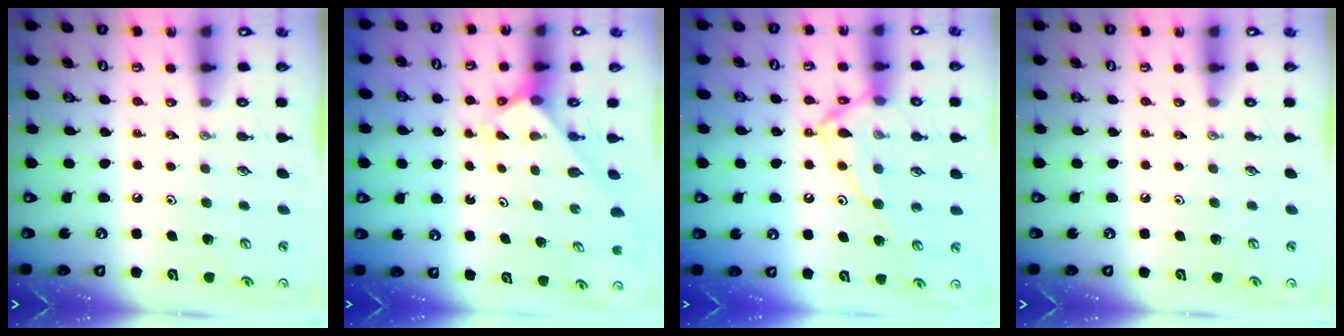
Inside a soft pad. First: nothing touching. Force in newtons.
{"total": 2.5, "press": 2.5, "slide": 0.2}
{"total": 14.8, "press": 14.8, "slide": 1.0}
{"total": 0.0}